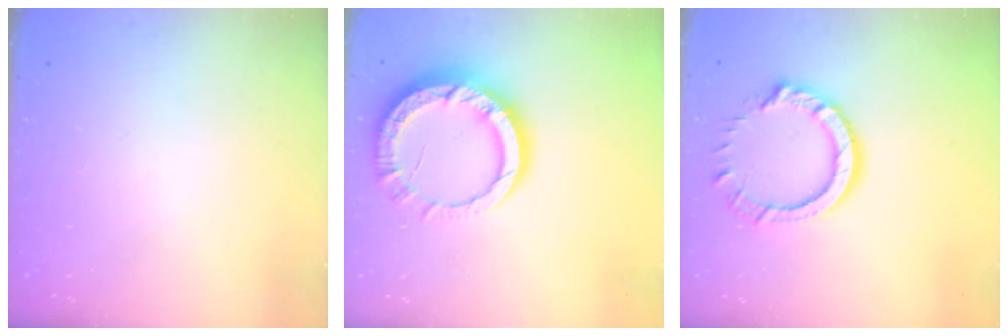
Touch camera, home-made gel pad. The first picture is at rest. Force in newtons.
{"total": 13.4, "press": 13.3, "slide": 1.4}
{"total": 10.8, "press": 10.8, "slide": 1.2}